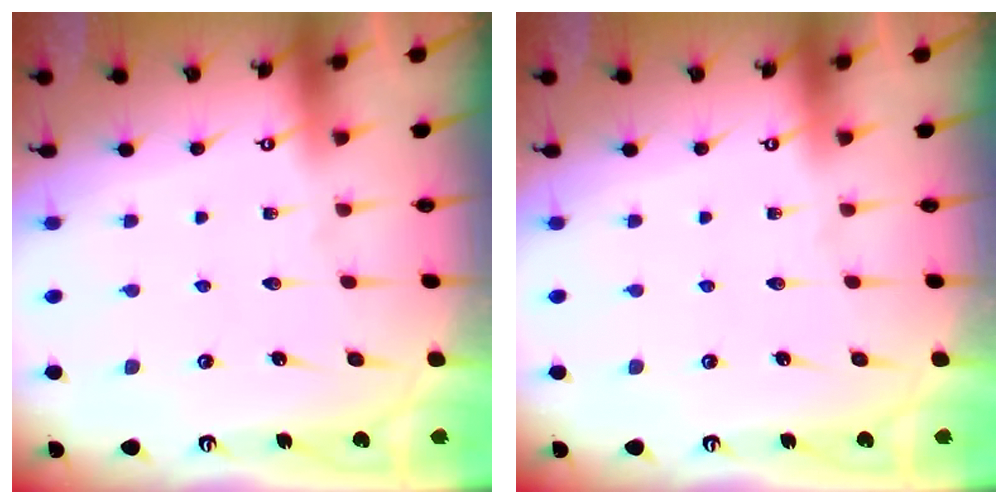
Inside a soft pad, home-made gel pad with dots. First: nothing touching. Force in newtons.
{"total": 0.0}